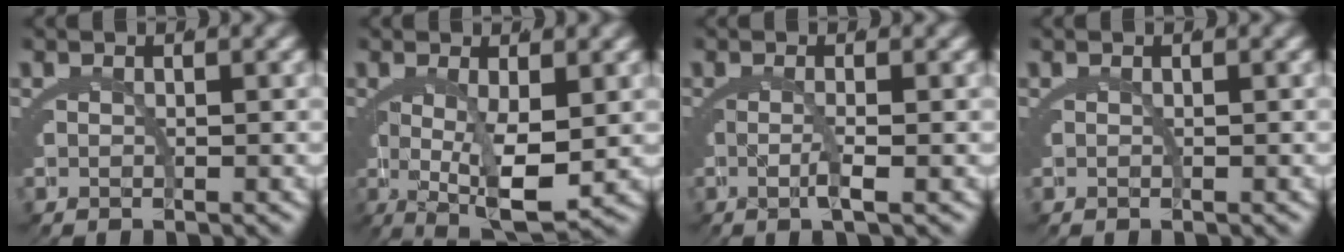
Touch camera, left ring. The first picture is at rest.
{"total": 6.4, "force": [-1.1, 1.8, 6.1], "torque": [-0.095, -0.029, 0.002]}
{"total": 2.4, "force": [0.0, 0.4, 2.3], "torque": [-0.043, -0.004, -0.002]}
{"total": 0.0}